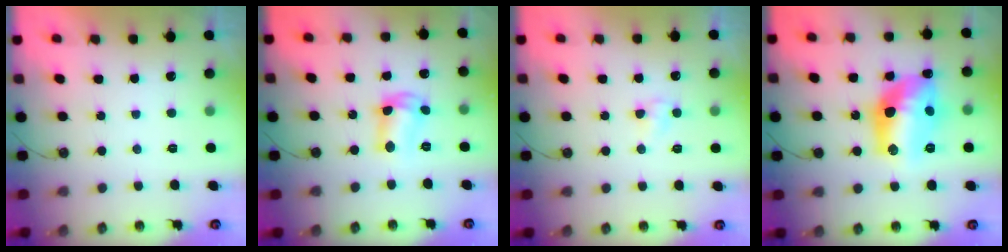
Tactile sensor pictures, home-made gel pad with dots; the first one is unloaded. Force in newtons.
{"total": 7.9, "press": 7.9, "slide": 0.5}
{"total": 3.0, "press": 2.9, "slide": 0.3}
{"total": 18.9, "press": 18.4, "slide": 4.2}